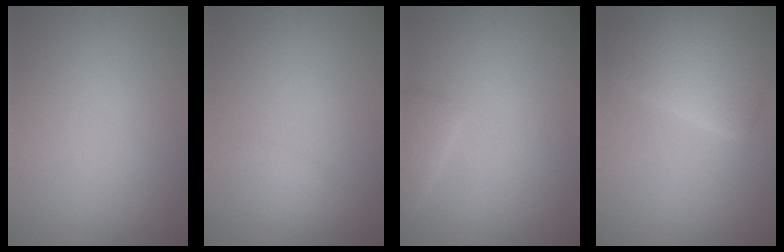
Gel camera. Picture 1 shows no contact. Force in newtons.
{"total": 1.0, "press": 1.0, "slide": 0.1}
{"total": 1.7, "press": 1.7, "slide": 0.1}
{"total": 7.1, "press": 7.1, "slide": 0.8}